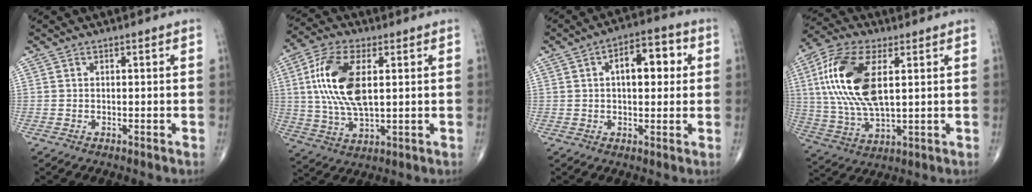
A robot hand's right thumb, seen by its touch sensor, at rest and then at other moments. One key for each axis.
{"total": 14.5, "fx": 2.7, "fy": 6.7, "fz": 12.5, "tx": -0.260, "ty": -0.001, "tz": 0.054}
{"total": 9.5, "fx": 2.0, "fy": 4.8, "fz": 7.9, "tx": -0.091, "ty": 0.018, "tz": 0.022}
{"total": 17.9, "fx": 4.0, "fy": 8.3, "fz": 15.4, "tx": -0.325, "ty": -0.002, "tz": 0.076}